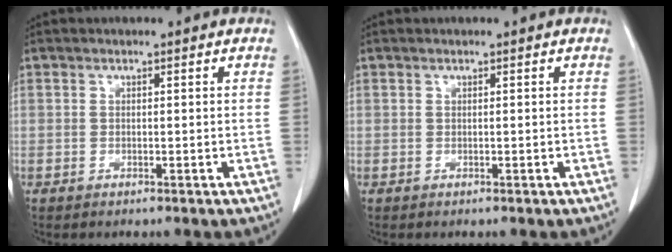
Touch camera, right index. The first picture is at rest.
{"total": 0.0}